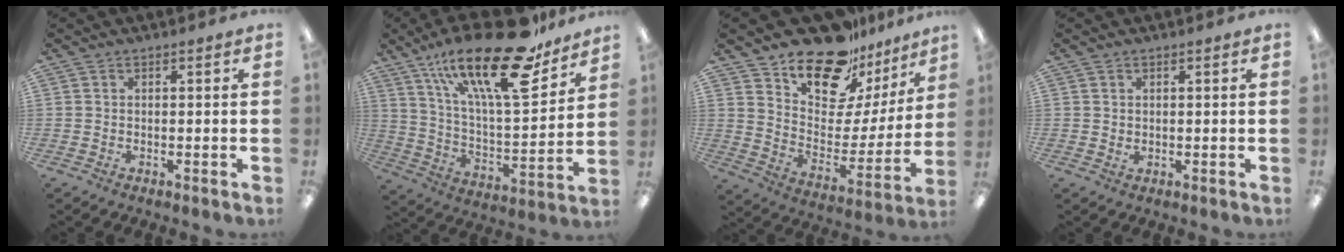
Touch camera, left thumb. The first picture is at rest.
{"total": 27.7, "force": [17.8, 8.7, 19.3], "torque": [-0.314, -0.097, 0.297]}
{"total": 20.0, "force": [16.3, 8.8, 7.5], "torque": [-0.138, -0.116, 0.292]}
{"total": 1.0, "force": [0.5, 0.8, 0.5], "torque": [-0.002, 0.000, 0.006]}